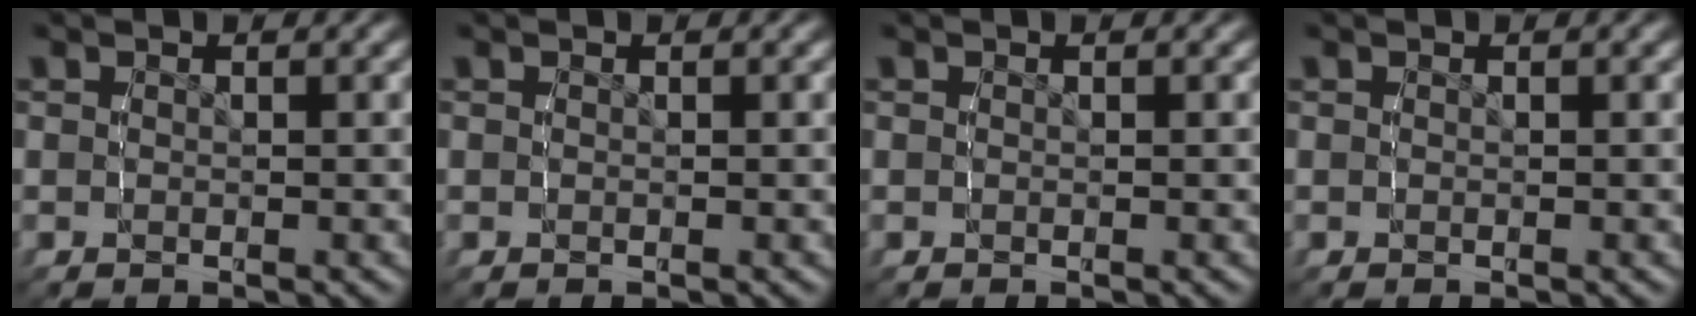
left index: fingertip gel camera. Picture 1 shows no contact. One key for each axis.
{"total": 0.0}
{"total": 0.0}
{"total": 0.0}